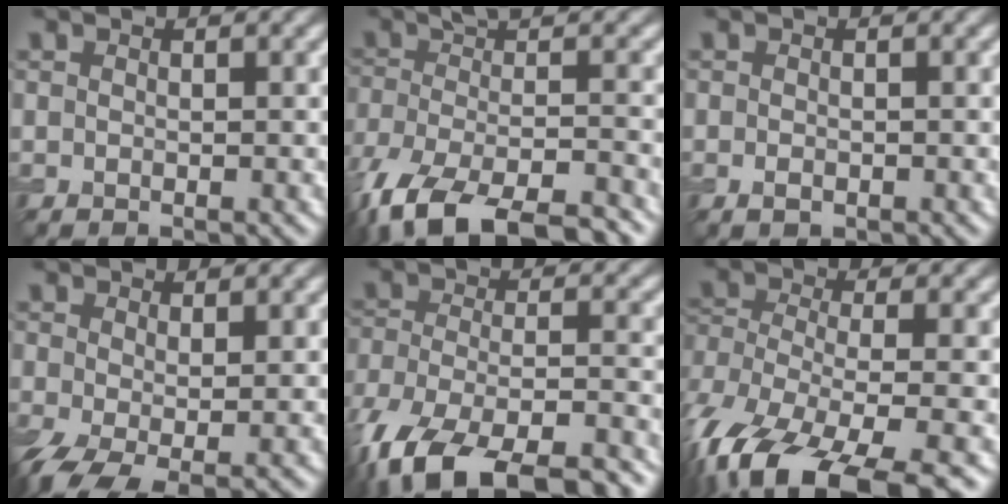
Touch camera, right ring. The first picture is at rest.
{"total": 11.0, "force": [-7.3, 3.2, 7.7], "torque": [-0.138, -0.018, -0.129]}
{"total": 0.7, "force": [-0.3, 0.4, 0.4], "torque": [-0.010, -0.002, -0.005]}
{"total": 5.3, "force": [-1.5, 2.7, 4.3], "torque": [-0.100, -0.019, -0.026]}
{"total": 13.8, "force": [-10.6, 5.2, 7.2], "torque": [-0.149, -0.035, -0.164]}
{"total": 12.4, "force": [-7.4, 4.9, 8.6], "torque": [-0.181, -0.023, -0.133]}